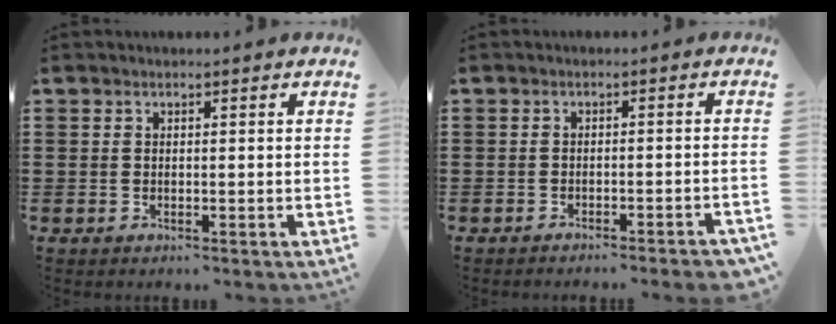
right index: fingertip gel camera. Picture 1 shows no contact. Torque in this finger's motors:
{"motor_torque": [0.06, 0.04, 0.58, 0.04]}